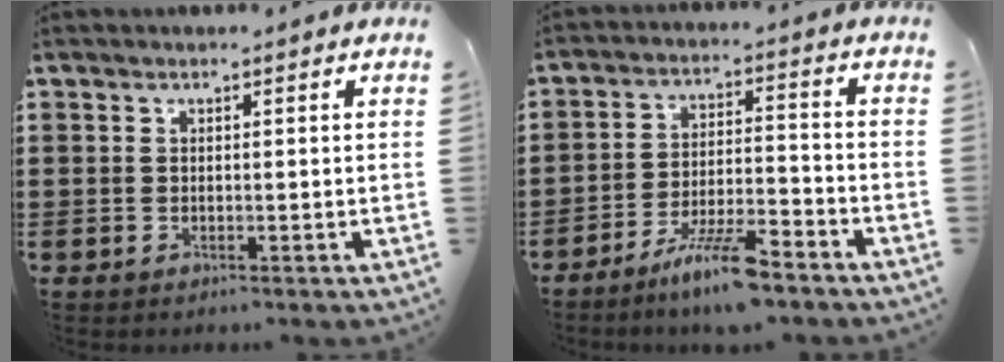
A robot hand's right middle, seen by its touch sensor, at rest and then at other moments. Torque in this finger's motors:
{"motor_torque": [0.71, 0.00, 0.58, 0.06]}